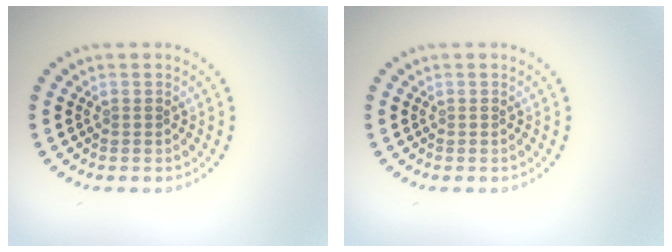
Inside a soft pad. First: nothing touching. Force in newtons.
{"total": 0.0}